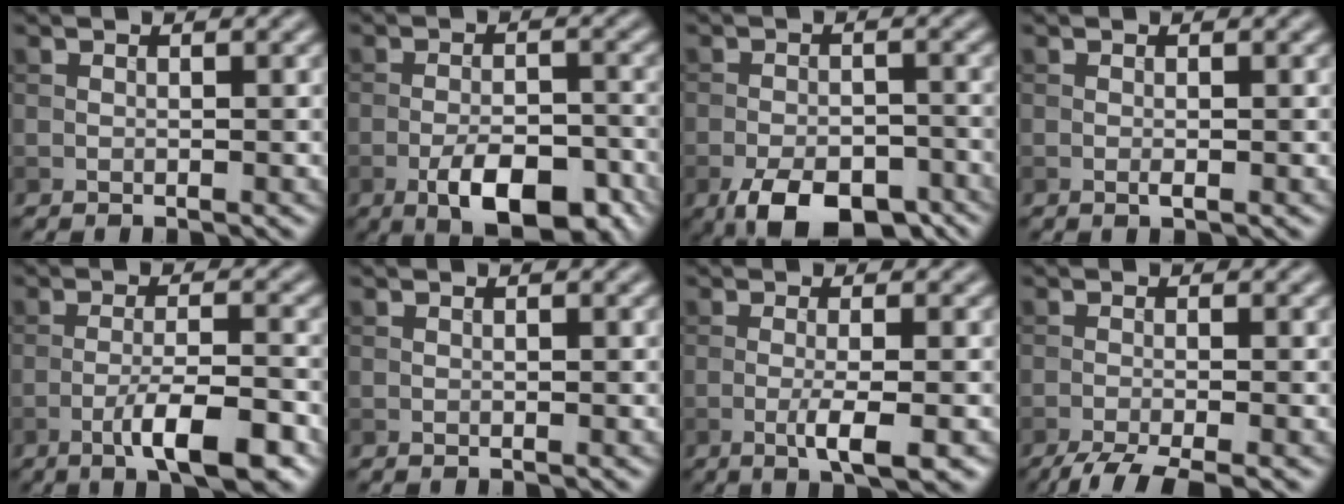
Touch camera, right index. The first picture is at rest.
{"total": 7.3, "force": [-3.8, 3.0, 5.4], "torque": [-0.085, 0.001, -0.062]}
{"total": 8.0, "force": [-5.0, 3.7, 5.0], "torque": [-0.078, -0.017, -0.076]}
{"total": 0.6, "force": [-0.2, 0.1, 0.5], "torque": [-0.012, -0.002, -0.004]}
{"total": 6.3, "force": [-3.3, 1.3, 5.2], "torque": [-0.089, 0.004, -0.055]}
{"total": 0.0}
{"total": 3.6, "force": [-1.1, 0.7, 3.4], "torque": [-0.058, 0.000, -0.024]}
{"total": 4.5, "force": [-3.2, 0.8, 3.0], "torque": [-0.045, -0.003, -0.067]}